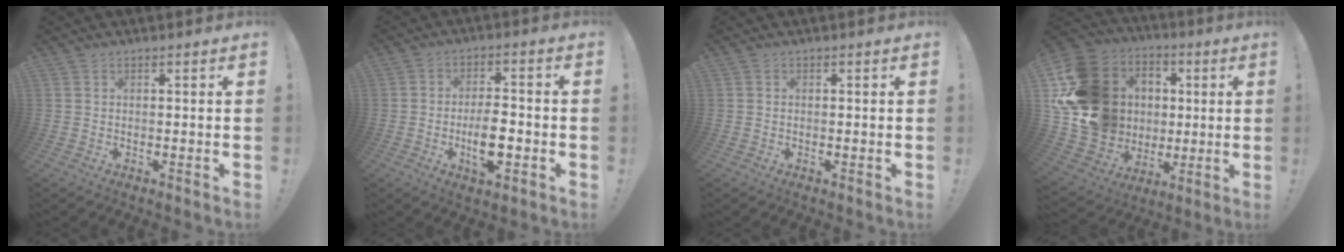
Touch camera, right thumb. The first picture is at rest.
{"total": 9.1, "force": [-2.9, 4.4, 7.4], "torque": [-0.128, 0.005, -0.052]}
{"total": 0.0}
{"total": 22.7, "force": [3.8, 19.9, 10.1], "torque": [-0.183, -0.007, 0.123]}